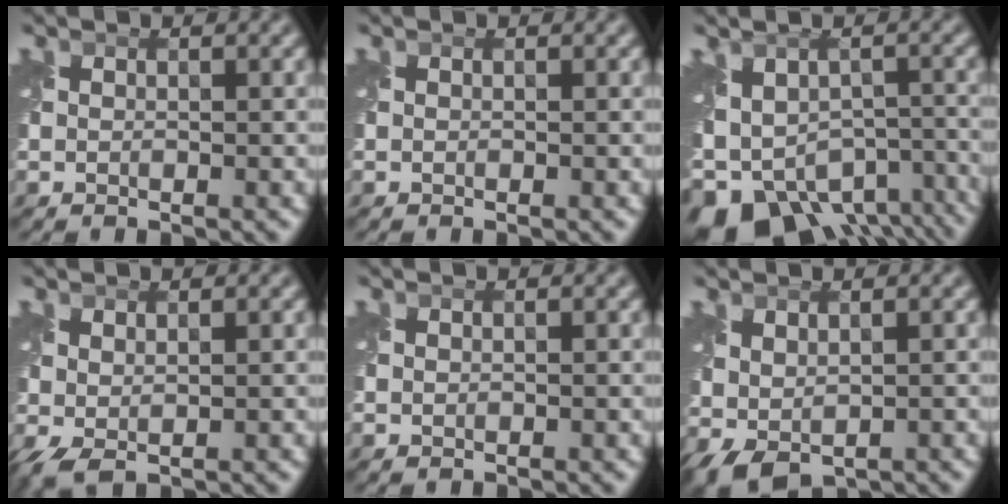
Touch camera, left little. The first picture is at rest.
{"total": 0.0}
{"total": 11.7, "force": [-7.5, 6.7, 5.9], "torque": [-0.110, -0.028, -0.089]}
{"total": 1.7, "force": [0.2, 0.6, 1.6], "torque": [-0.043, 0.000, 0.003]}
{"total": 0.0}
{"total": 3.1, "force": [0.0, 2.0, 2.4], "torque": [-0.049, 0.000, 0.005]}